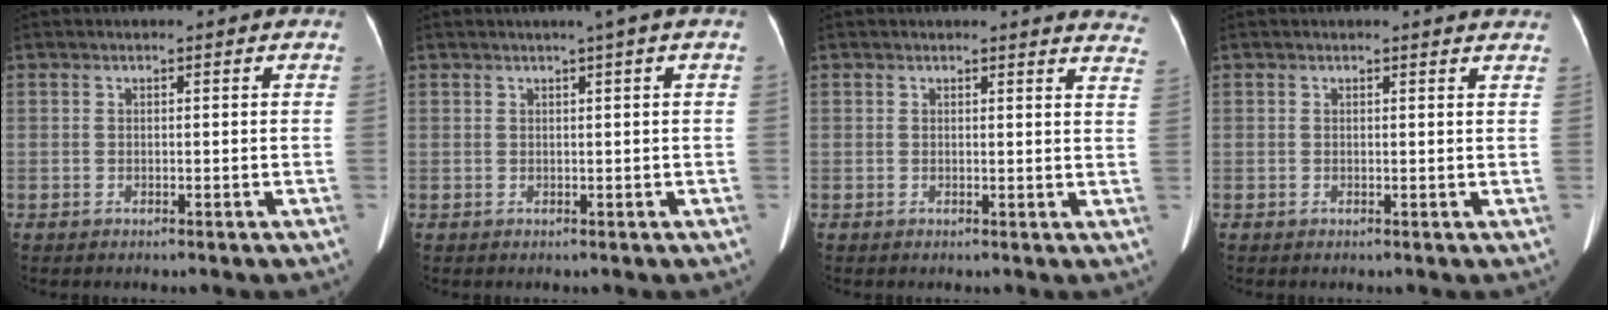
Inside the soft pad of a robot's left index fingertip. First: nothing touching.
{"total": 1.5, "force": [0.8, -0.5, 1.3], "torque": [-0.022, 0.000, 0.014]}
{"total": 7.0, "force": [7.0, 0.6, 0.8], "torque": [0.017, -0.048, 0.036]}
{"total": 2.8, "force": [2.7, 0.2, 0.4], "torque": [-0.008, -0.007, 0.012]}